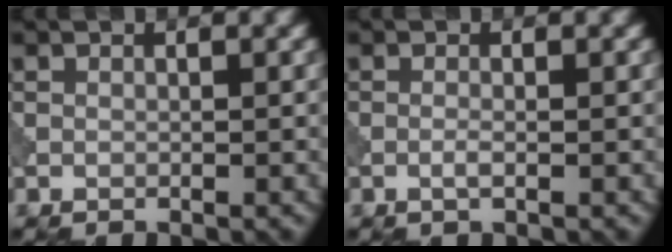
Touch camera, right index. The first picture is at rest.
{"total": 0.9, "force": [-0.3, 0.1, 0.8], "torque": [-0.018, -0.001, -0.009]}